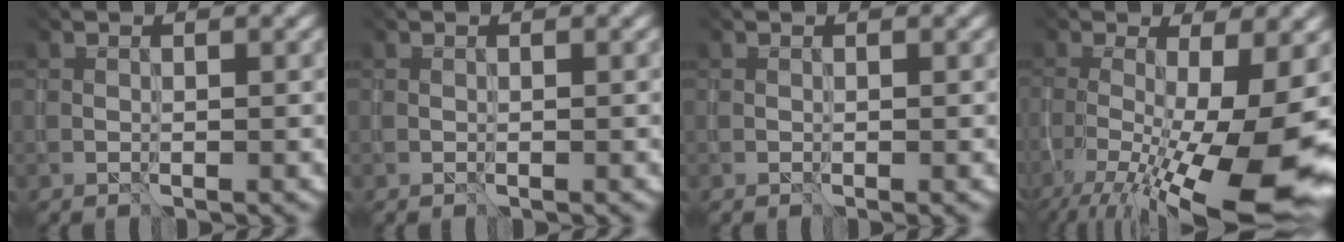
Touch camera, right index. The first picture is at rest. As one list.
[{"total": 0.0}, {"total": 0.0}, {"total": 16.7, "force": [-6.7, 5.6, 14.3], "torque": [-0.243, -0.033, -0.076]}]